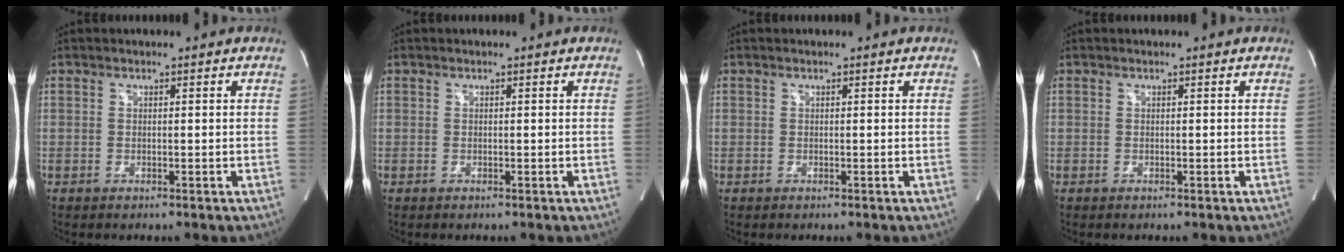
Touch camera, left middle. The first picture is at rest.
{"total": 0.0}
{"total": 0.0}
{"total": 0.0}